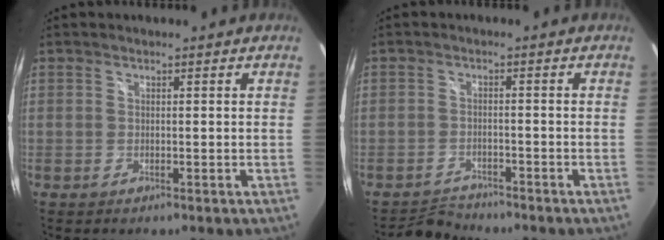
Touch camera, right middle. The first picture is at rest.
{"total": 3.5, "force": [-3.3, 0.7, -0.6], "torque": [0.000, 0.010, -0.064]}